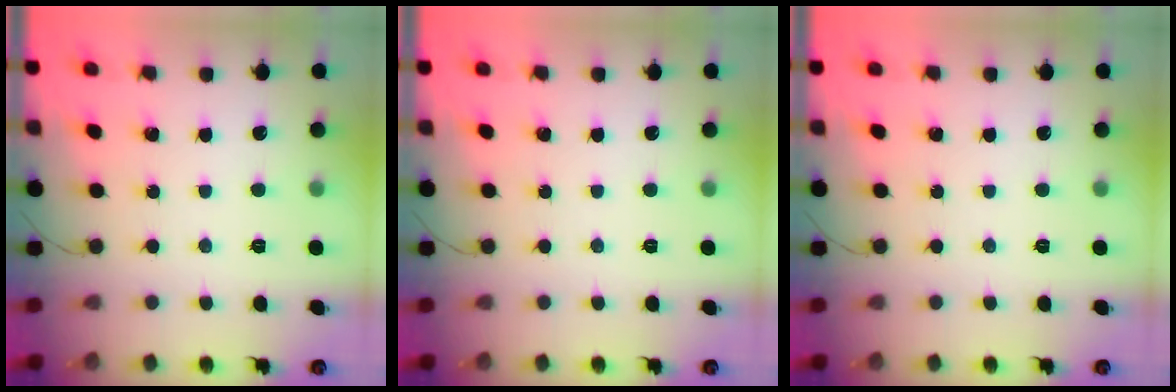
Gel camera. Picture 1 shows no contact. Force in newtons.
{"total": 0.0}
{"total": 0.0}